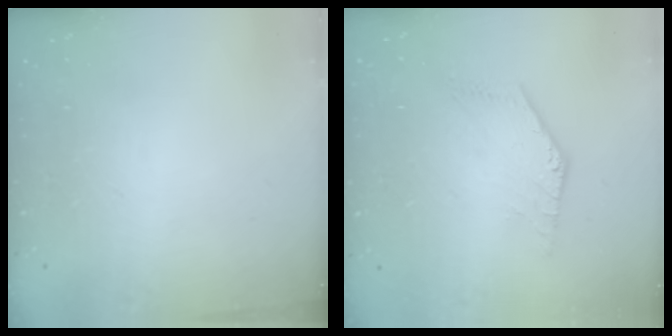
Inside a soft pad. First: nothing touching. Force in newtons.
{"total": 1.5, "press": 1.5, "slide": 0.3}